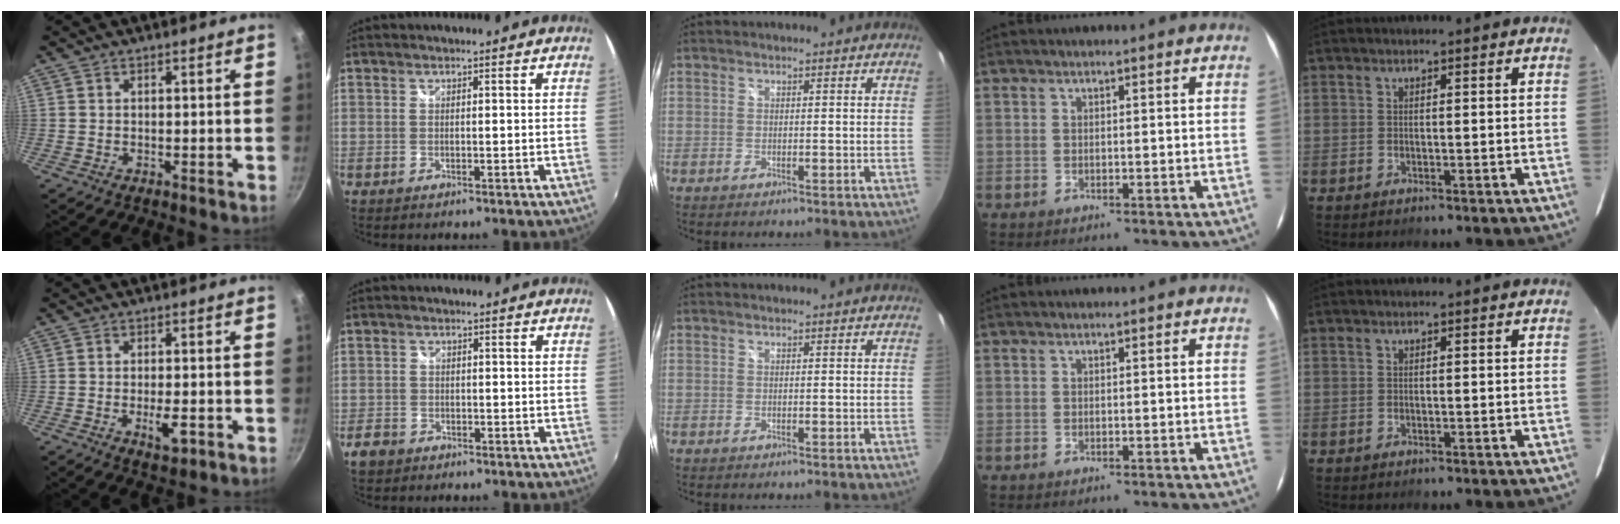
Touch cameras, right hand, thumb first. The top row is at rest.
{"thumb": {"total": 4.4, "force": [-1.5, 1.6, 3.8], "torque": [-0.053, 0.005, -0.019]}, "index": {"total": 3.2, "force": [-2.0, 2.3, 0.8], "torque": [-0.024, 0.001, -0.036]}}